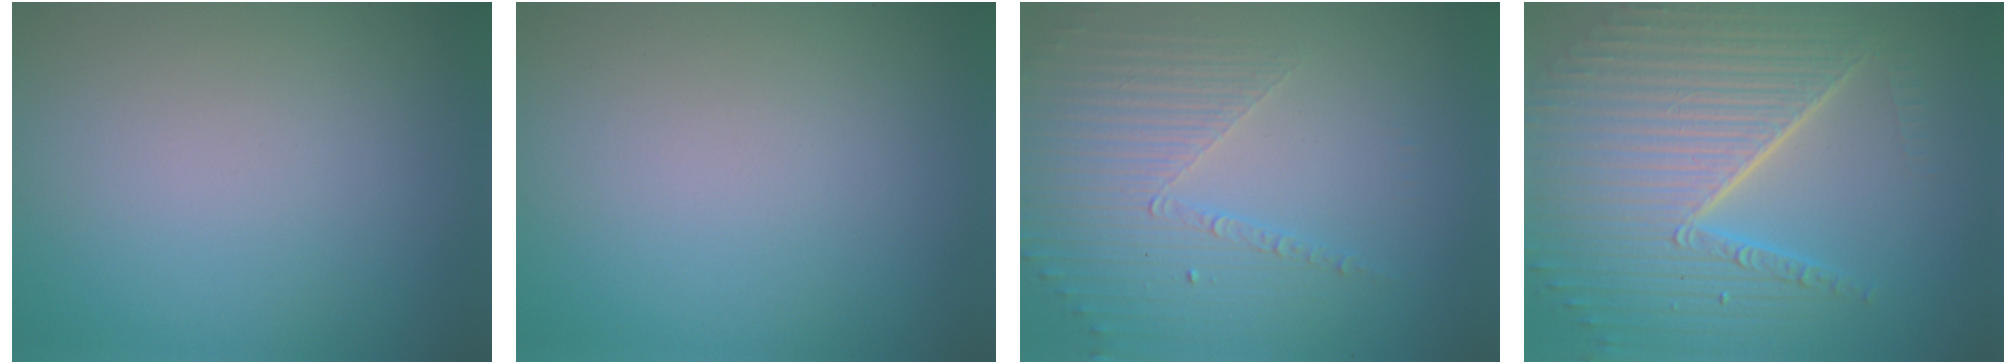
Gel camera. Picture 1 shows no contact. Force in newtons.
{"total": 0.0}
{"total": 4.8, "press": 3.2, "slide": 3.6}
{"total": 9.5, "press": 6.0, "slide": 7.4}